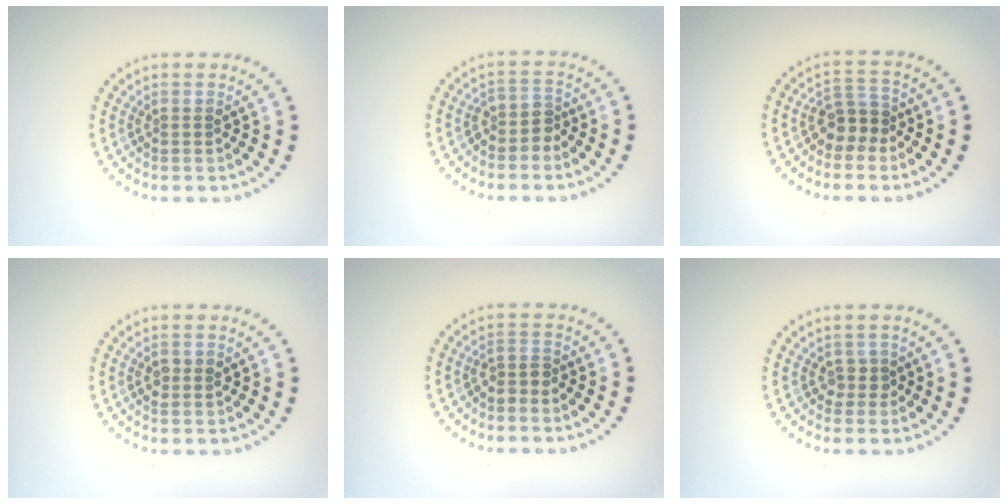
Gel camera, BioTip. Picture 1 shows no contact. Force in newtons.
{"total": 1.9, "press": 1.5, "slide": 1.2}
{"total": 2.3, "press": 1.9, "slide": 1.3}
{"total": 1.5, "press": 1.5, "slide": 0.2}
{"total": 1.6, "press": 1.2, "slide": 1.1}
{"total": 1.2, "press": 0.9, "slide": 0.8}